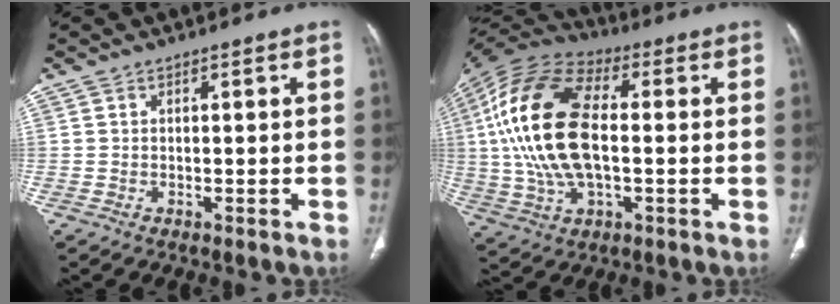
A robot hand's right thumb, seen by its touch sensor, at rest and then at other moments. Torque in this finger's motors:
{"motor_torque": [-0.03, 4.97, 2.77, 0.00, 0.34]}